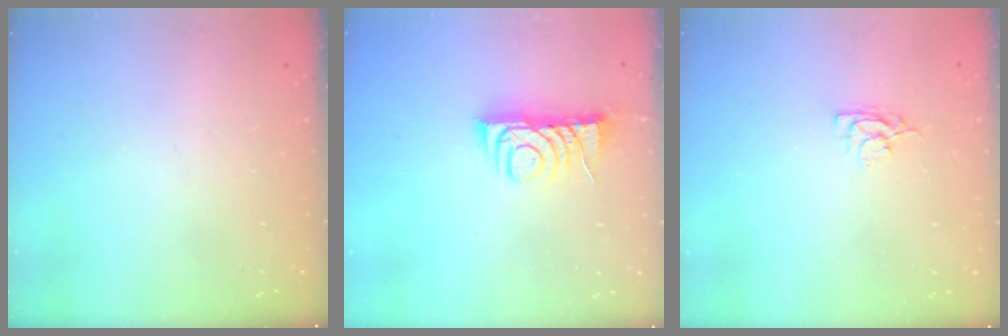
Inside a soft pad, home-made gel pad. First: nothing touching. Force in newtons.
{"total": 8.0, "press": 7.9, "slide": 0.4}
{"total": 3.9, "press": 3.9, "slide": 0.4}